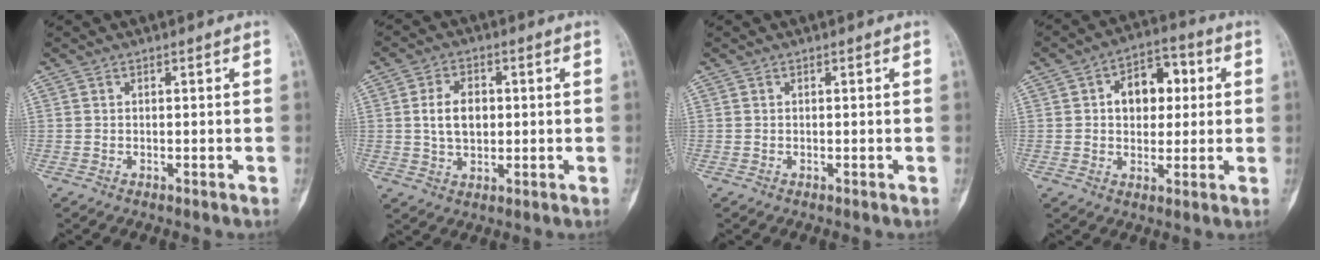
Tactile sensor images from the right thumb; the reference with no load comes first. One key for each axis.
{"total": 7.1, "fx": 0.7, "fy": 4.8, "fz": 5.2, "tx": -0.076, "ty": 0.003, "tz": 0.015}
{"total": 0.0}
{"total": 10.5, "fx": 2.0, "fy": 7.2, "fz": 7.4, "tx": -0.070, "ty": 0.016, "tz": 0.026}